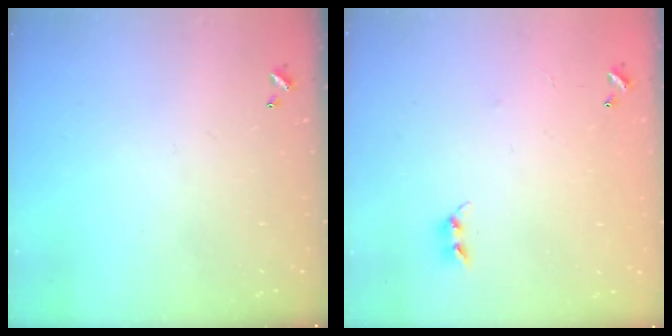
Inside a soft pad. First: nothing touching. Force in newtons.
{"total": 6.7, "press": 6.6, "slide": 0.7}